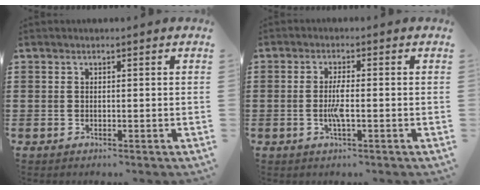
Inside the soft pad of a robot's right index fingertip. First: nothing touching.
{"total": 3.3, "force": [-0.7, 0.6, 3.2], "torque": [-0.072, -0.006, -0.017]}